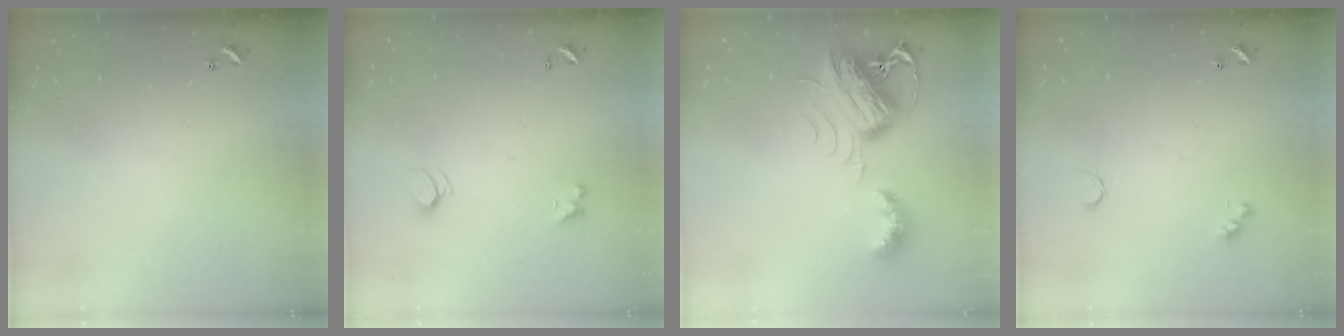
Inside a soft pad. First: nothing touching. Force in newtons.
{"total": 2.5, "press": 2.4, "slide": 0.6}
{"total": 8.7, "press": 8.7, "slide": 0.5}
{"total": 2.6, "press": 2.5, "slide": 0.5}